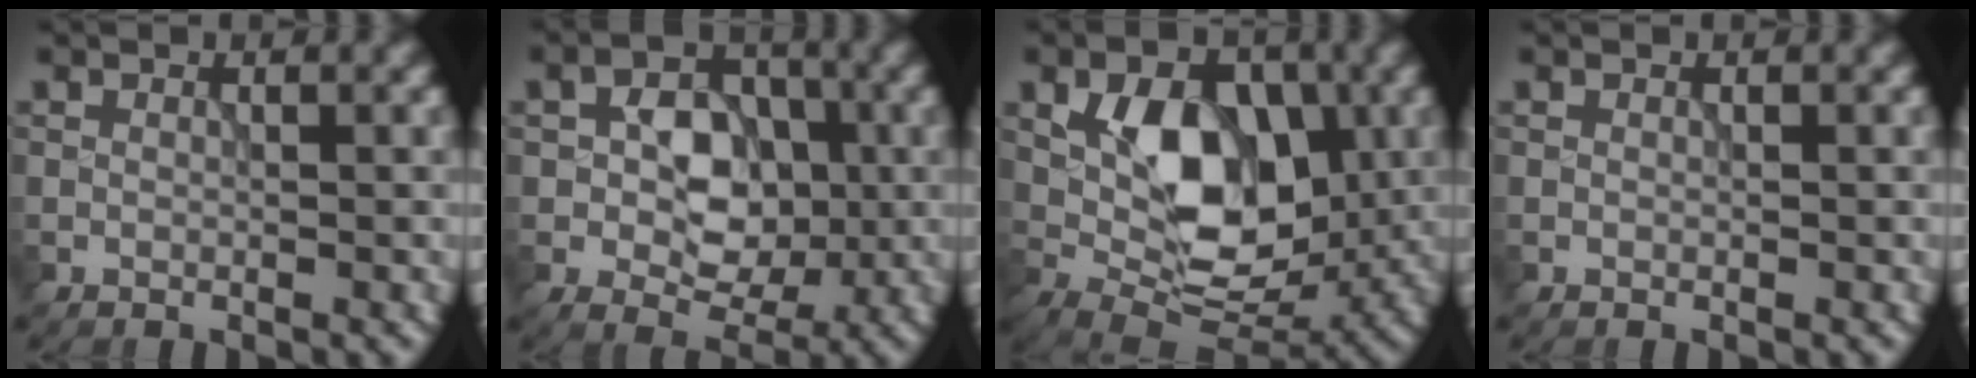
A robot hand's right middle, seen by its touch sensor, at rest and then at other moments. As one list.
[{"total": 6.3, "force": [-0.3, 4.4, 4.5], "torque": [-0.060, 0.003, -0.008]}, {"total": 8.8, "force": [1.0, 5.6, 6.7], "torque": [-0.111, -0.009, 0.019]}, {"total": 0.0}]